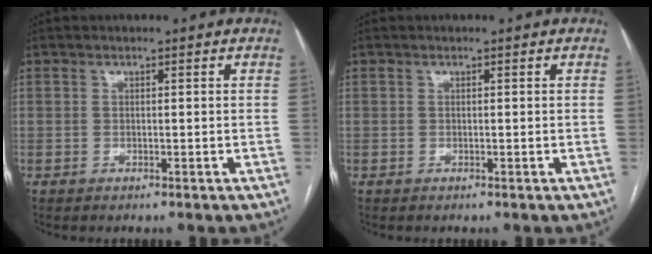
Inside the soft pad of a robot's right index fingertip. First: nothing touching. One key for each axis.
{"total": 0.0}